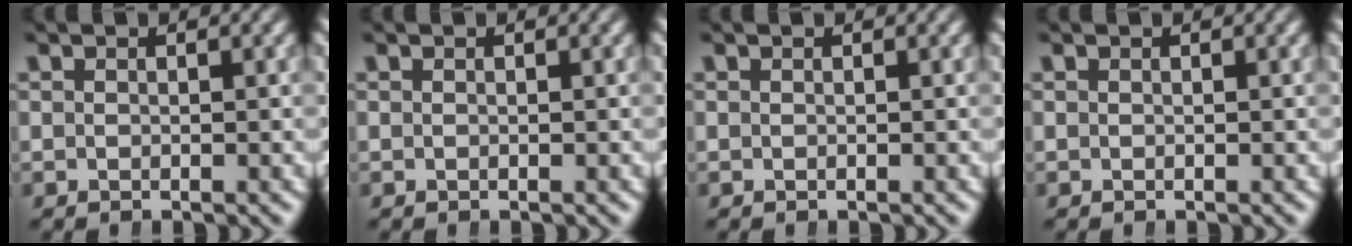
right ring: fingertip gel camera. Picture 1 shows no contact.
{"total": 1.1, "force": [-0.3, -1.0, -0.4], "torque": [0.015, -0.008, 0.004]}
{"total": 0.0}
{"total": 0.0}